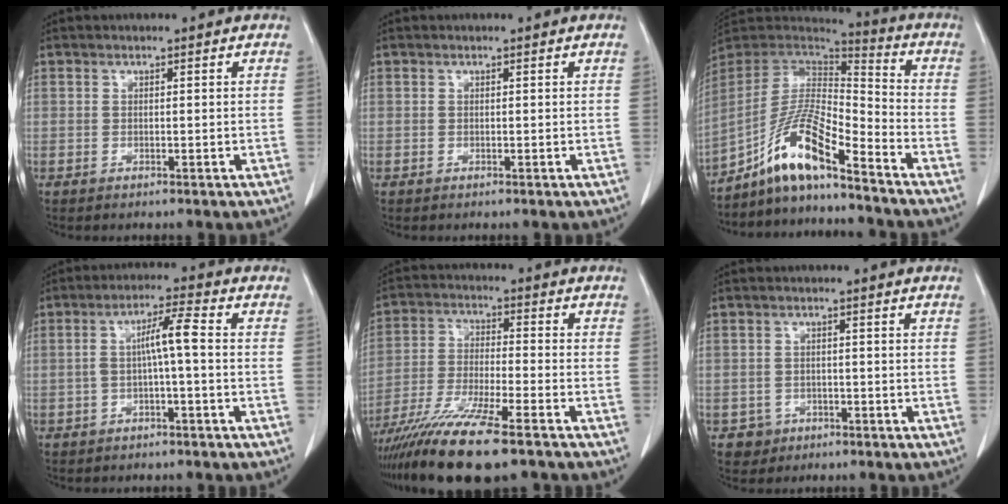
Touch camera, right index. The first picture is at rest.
{"total": 0.0}
{"total": 12.4, "force": [-8.6, 1.5, 8.8], "torque": [-0.174, 0.010, -0.161]}
{"total": 5.0, "force": [-0.3, 0.2, 5.0], "torque": [-0.087, 0.020, -0.004]}
{"total": 14.4, "force": [-10.8, 0.7, 9.5], "torque": [-0.185, -0.040, -0.190]}
{"total": 2.9, "force": [-1.3, 2.6, -0.1], "torque": [0.007, 0.013, -0.019]}